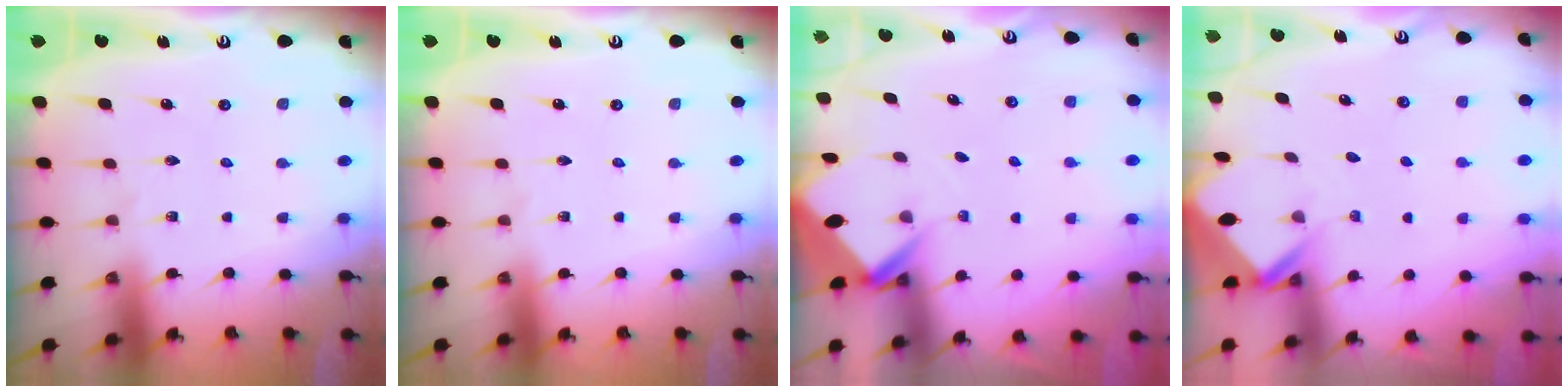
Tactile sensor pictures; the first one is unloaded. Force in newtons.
{"total": 0.0}
{"total": 2.7, "press": 2.7, "slide": 0.1}
{"total": 2.6, "press": 2.6, "slide": 0.1}